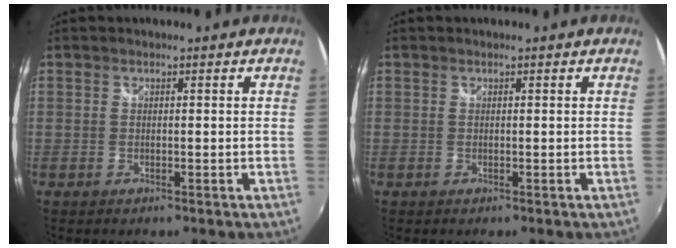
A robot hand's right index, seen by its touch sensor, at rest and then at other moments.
{"total": 0.0}